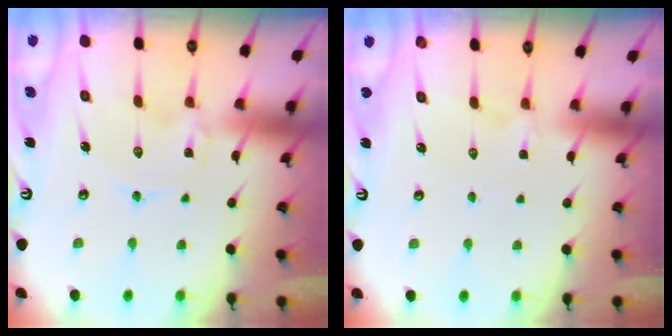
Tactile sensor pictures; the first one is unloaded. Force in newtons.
{"total": 1.8, "press": 1.7, "slide": 0.4}